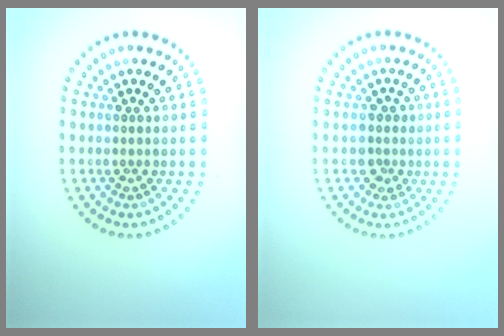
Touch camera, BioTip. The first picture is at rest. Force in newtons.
{"total": 1.9, "press": 1.6, "slide": 1.1}